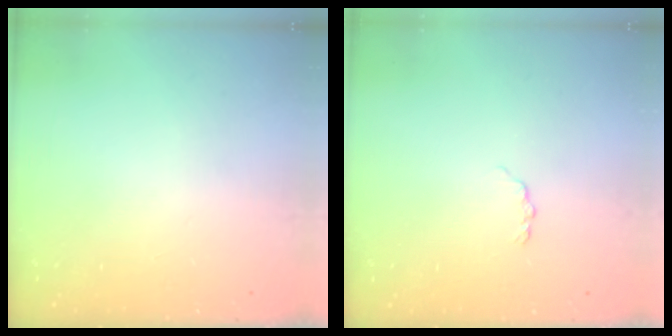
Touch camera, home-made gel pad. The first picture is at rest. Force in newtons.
{"total": 2.9, "press": 2.8, "slide": 0.4}